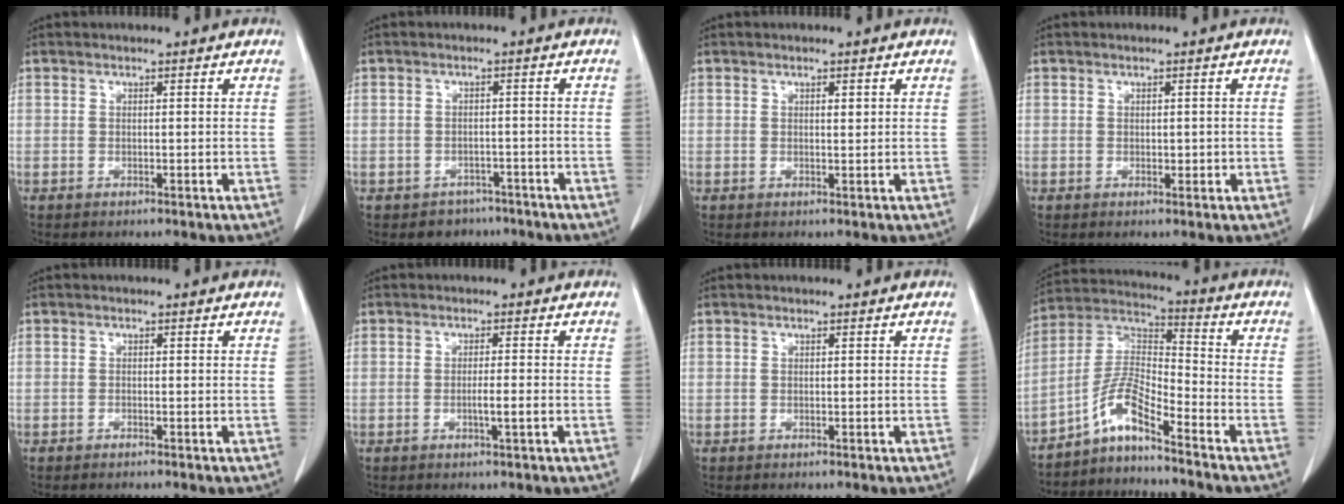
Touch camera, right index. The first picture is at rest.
{"total": 3.7, "force": [-2.7, 2.5, 0.1], "torque": [-0.002, 0.012, -0.035]}
{"total": 1.0, "force": [0.4, 0.3, 0.8], "torque": [-0.015, -0.001, 0.006]}
{"total": 1.2, "force": [-0.1, 0.8, 0.9], "torque": [-0.008, 0.000, 0.000]}
{"total": 0.6, "force": [-0.5, 0.0, 0.3], "torque": [-0.009, -0.001, -0.009]}
{"total": 2.3, "force": [-0.7, -0.2, 2.2], "torque": [-0.040, -0.002, -0.014]}
{"total": 0.0}
{"total": 7.6, "force": [-5.6, 0.7, 5.1], "torque": [-0.110, 0.017, -0.112]}